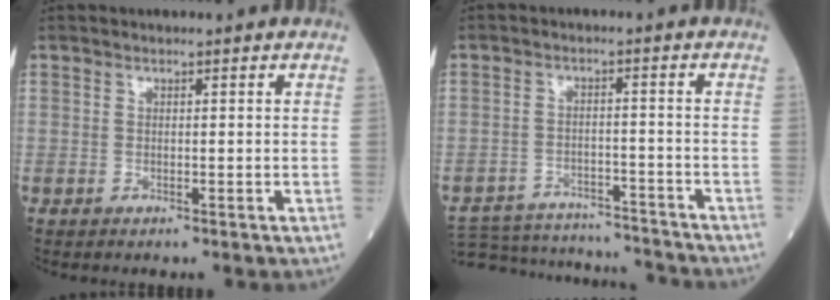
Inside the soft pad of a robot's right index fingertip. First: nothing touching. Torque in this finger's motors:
{"motor_torque": [-1.58, 0.04, -1.06, -0.21]}